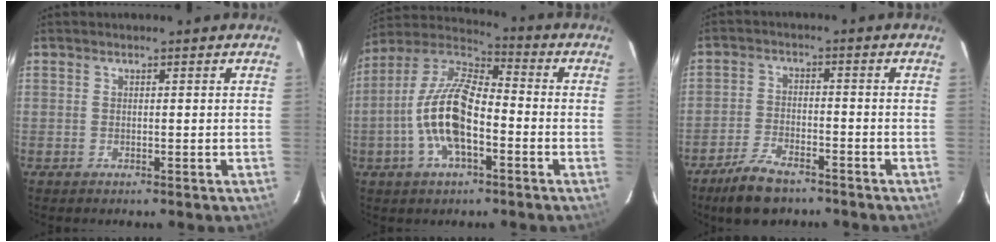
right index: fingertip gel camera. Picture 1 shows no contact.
{"total": 14.6, "force": [-4.1, 6.0, 12.6], "torque": [-0.258, 0.005, -0.082]}
{"total": 8.1, "force": [-6.3, 3.2, 4.0], "torque": [-0.105, -0.001, -0.113]}